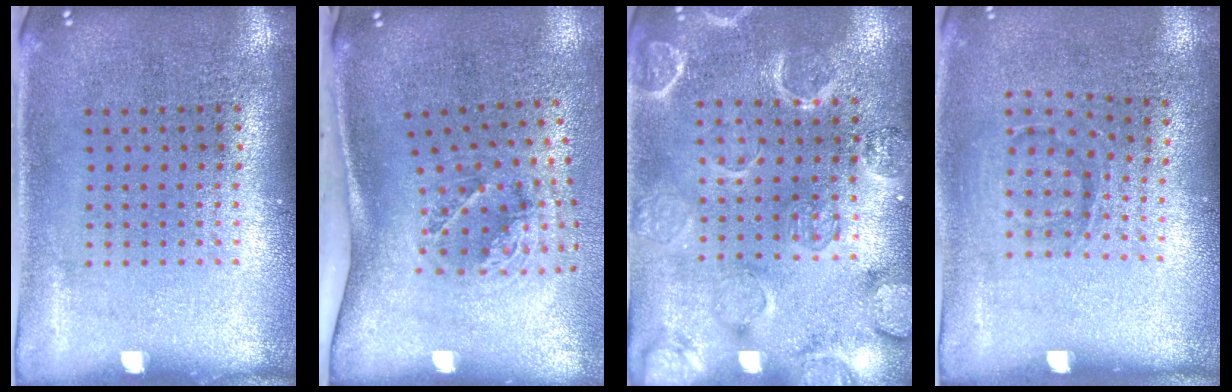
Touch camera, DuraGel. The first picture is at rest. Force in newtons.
{"total": 1.9, "press": 1.2, "slide": 1.4}
{"total": 2.5, "press": 2.5, "slide": 0.2}
{"total": 1.0, "press": 0.7, "slide": 0.7}